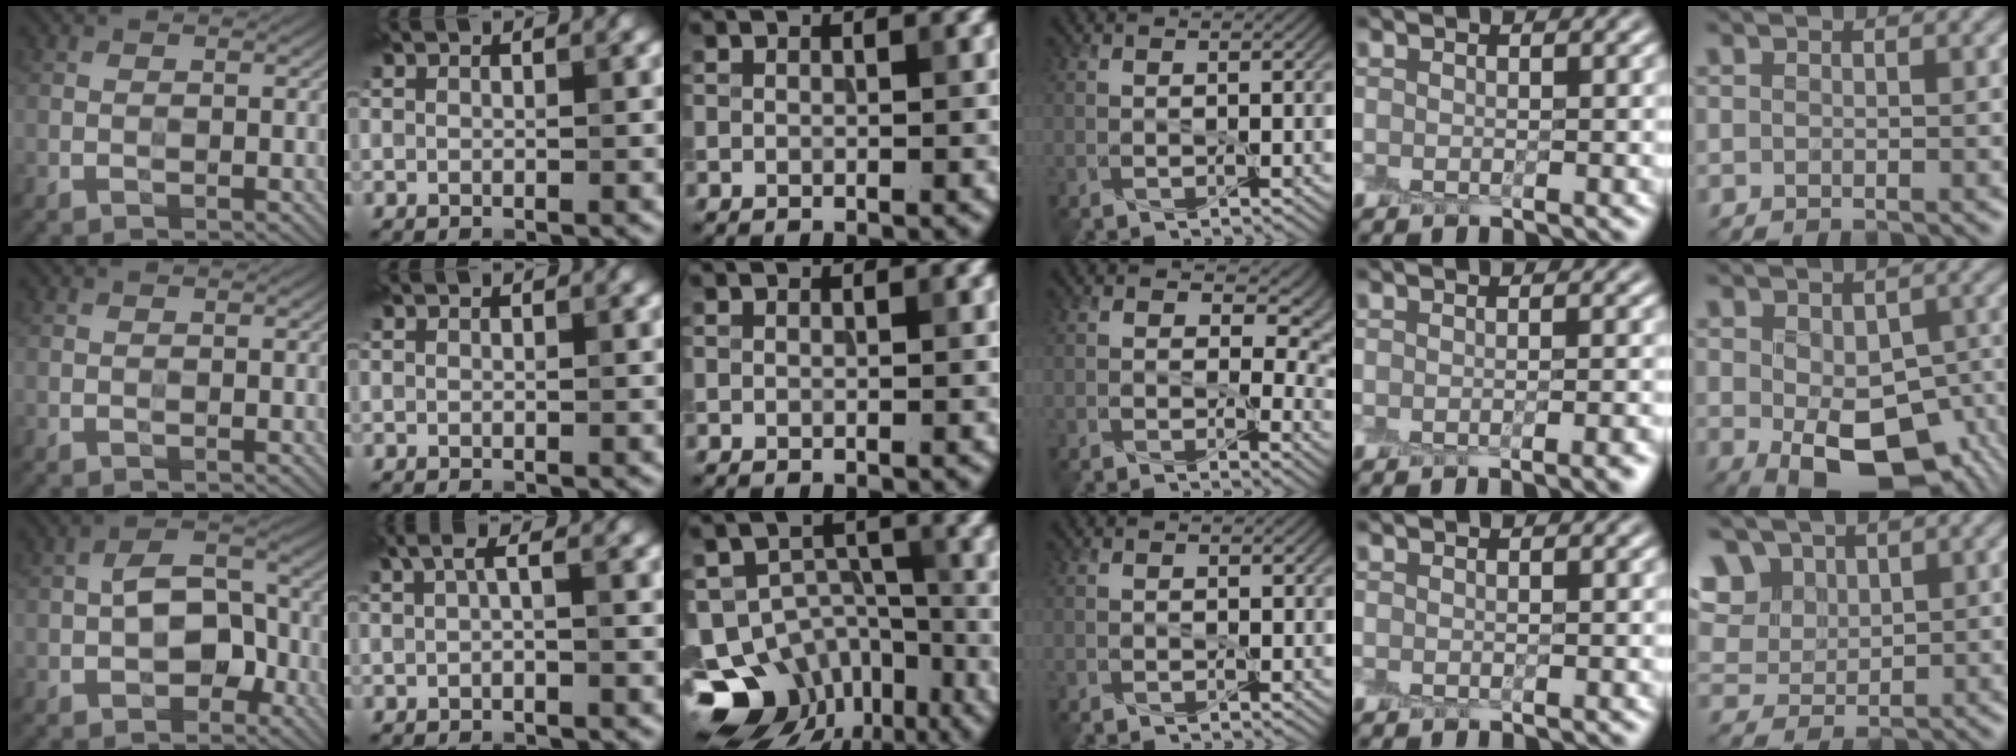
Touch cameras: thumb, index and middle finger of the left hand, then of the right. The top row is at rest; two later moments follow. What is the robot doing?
{"motion": "peel", "object": "cling film"}